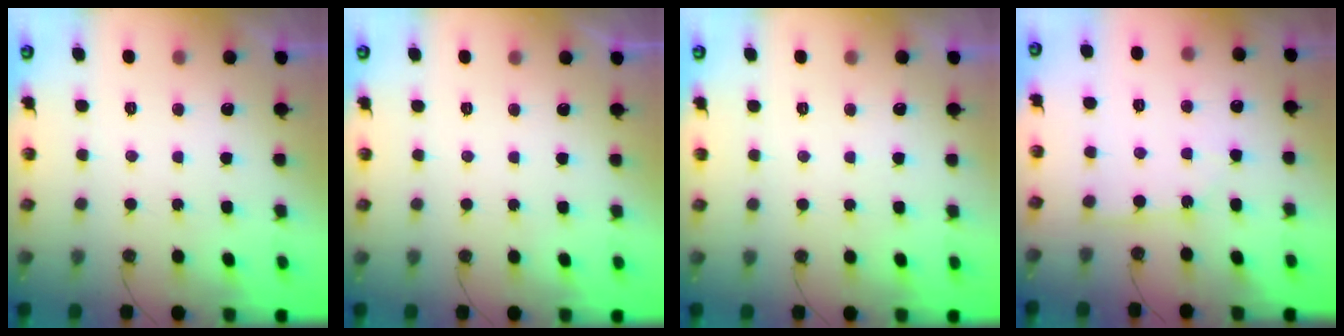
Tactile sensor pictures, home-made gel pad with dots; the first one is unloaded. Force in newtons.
{"total": 0.0}
{"total": 2.9, "press": 2.9, "slide": 0.4}
{"total": 2.8, "press": 2.8, "slide": 0.3}